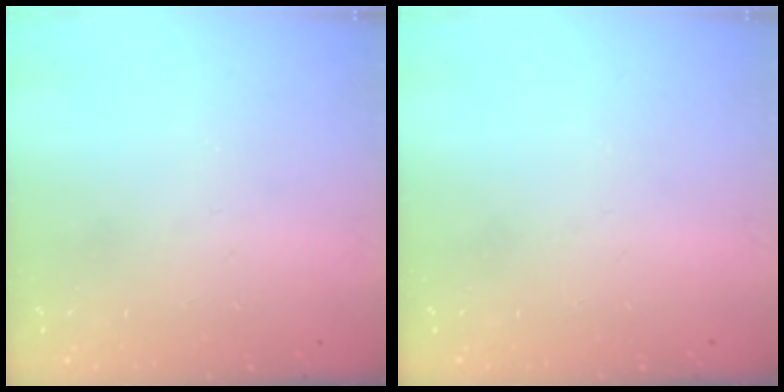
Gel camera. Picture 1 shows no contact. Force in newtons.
{"total": 0.0}